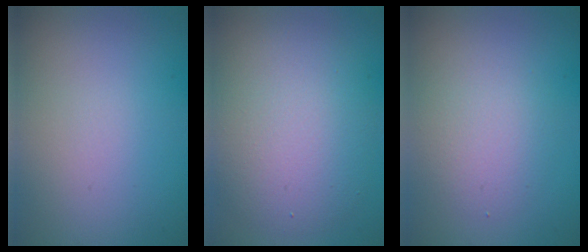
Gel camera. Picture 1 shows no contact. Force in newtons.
{"total": 6.8, "press": 6.8, "slide": 0.5}
{"total": 2.9, "press": 2.9, "slide": 0.3}